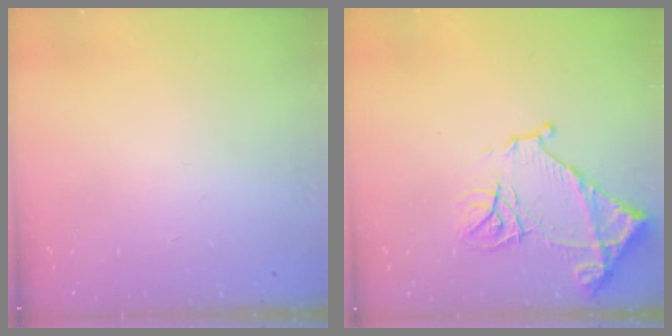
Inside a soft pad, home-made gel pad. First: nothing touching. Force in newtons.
{"total": 13.0, "press": 13.0, "slide": 1.3}